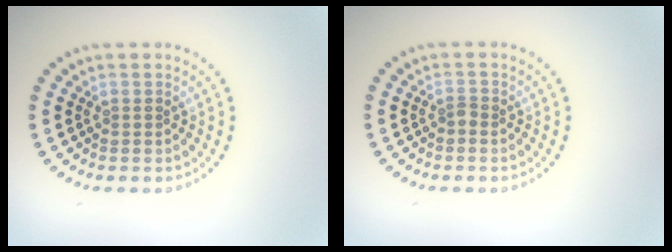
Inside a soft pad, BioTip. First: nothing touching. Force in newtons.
{"total": 0.7, "press": 0.5, "slide": 0.4}